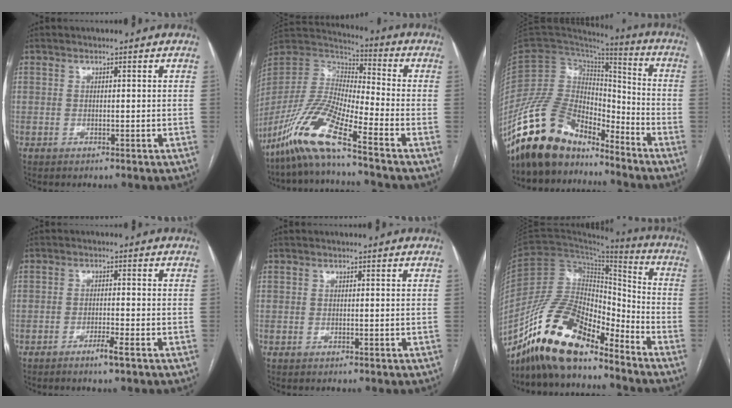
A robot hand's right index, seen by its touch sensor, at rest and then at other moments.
{"total": 13.9, "force": [-9.4, 0.7, 10.2], "torque": [-0.218, -0.014, -0.185]}
{"total": 16.3, "force": [-13.1, 6.6, 7.1], "torque": [-0.143, 0.036, -0.243]}
{"total": 2.8, "force": [-1.9, -0.2, 2.0], "torque": [-0.037, -0.003, -0.034]}
{"total": 0.0}
{"total": 17.3, "force": [-13.5, 5.6, 9.4], "torque": [-0.174, 0.020, -0.249]}